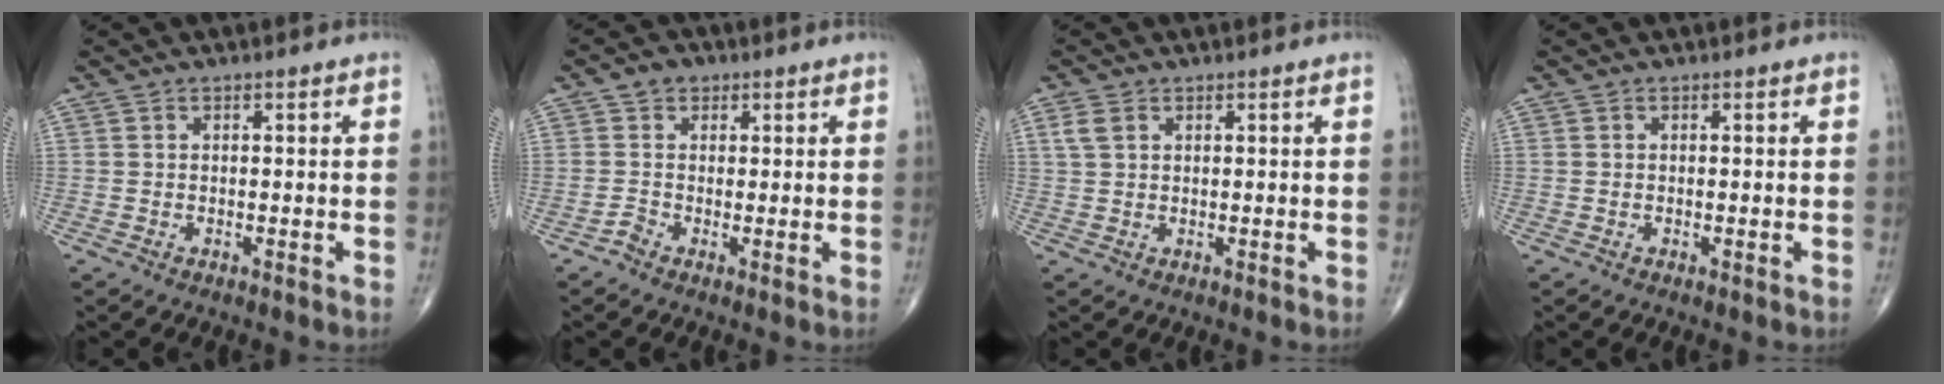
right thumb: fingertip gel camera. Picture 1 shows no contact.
{"total": 2.7, "force": [0.3, 2.5, 1.0], "torque": [0.002, 0.007, -0.007]}
{"total": 2.6, "force": [1.2, 1.8, 1.6], "torque": [-0.034, 0.005, 0.028]}
{"total": 0.0}